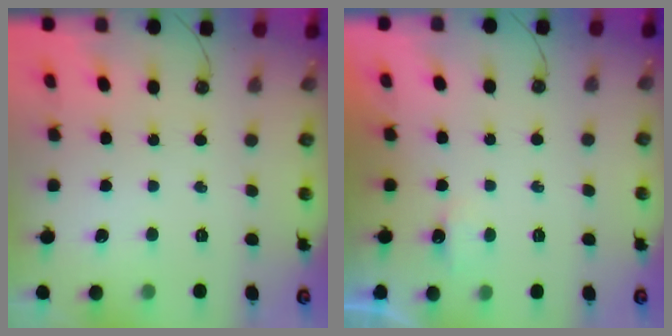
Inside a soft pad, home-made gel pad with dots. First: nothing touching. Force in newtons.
{"total": 2.5, "press": 2.4, "slide": 0.5}